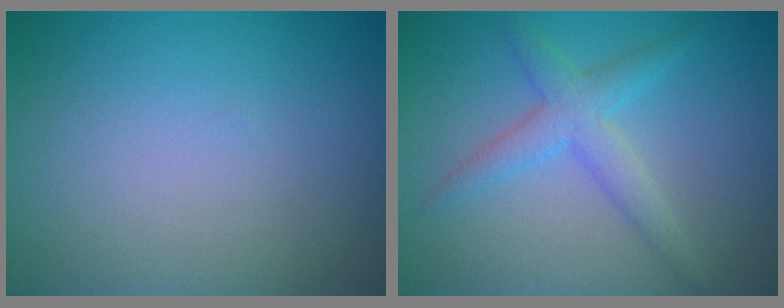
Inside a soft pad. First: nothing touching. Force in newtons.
{"total": 2.9, "press": 2.9, "slide": 0.1}